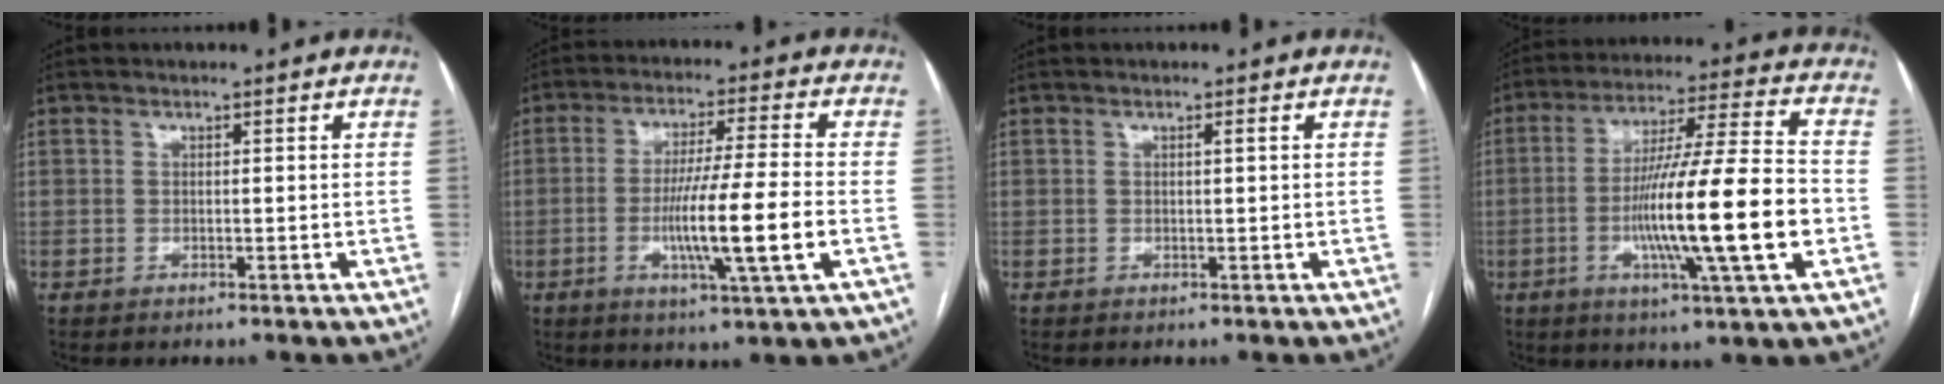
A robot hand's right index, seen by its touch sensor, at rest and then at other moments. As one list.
[{"total": 11.8, "force": [-2.8, -0.7, 11.5], "torque": [-0.209, -0.012, -0.051]}, {"total": 0.5, "force": [0.1, -0.1, 0.5], "torque": [-0.008, 0.001, 0.004]}, {"total": 18.4, "force": [-3.8, -0.1, 18.0], "torque": [-0.312, -0.006, -0.067]}]